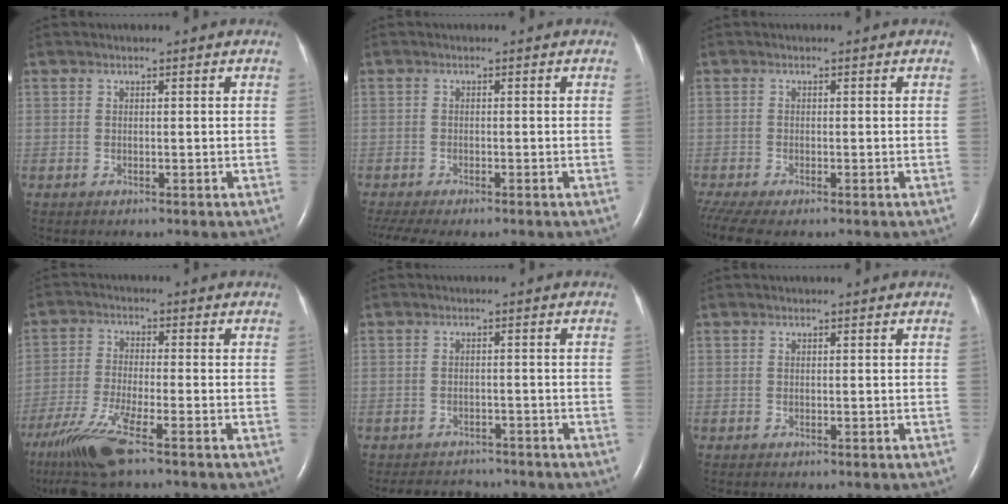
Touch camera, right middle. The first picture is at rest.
{"total": 7.5, "force": [-6.1, 1.4, 4.0], "torque": [-0.065, -0.008, -0.096]}
{"total": 6.3, "force": [-4.6, 1.8, 3.9], "torque": [-0.084, -0.010, -0.081]}
{"total": 10.0, "force": [-6.4, 0.6, 7.6], "torque": [-0.164, -0.030, -0.121]}
{"total": 5.6, "force": [-5.2, 1.9, 0.6], "torque": [-0.011, -0.002, -0.068]}
{"total": 0.0}